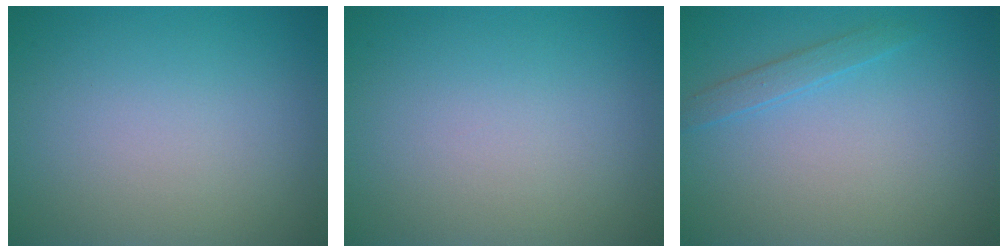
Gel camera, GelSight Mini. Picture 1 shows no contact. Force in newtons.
{"total": 0.0}
{"total": 1.3, "press": 1.3, "slide": 0.1}